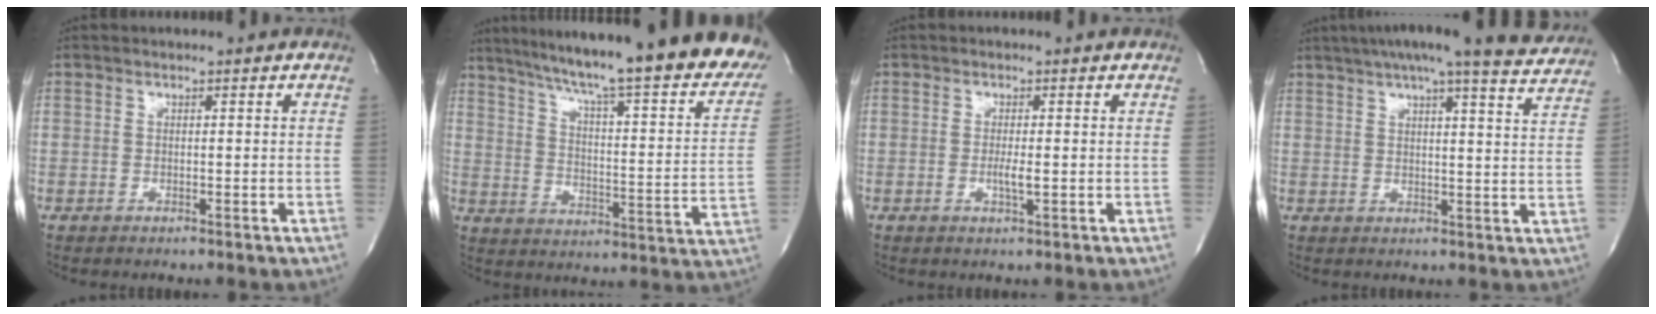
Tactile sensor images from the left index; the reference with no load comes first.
{"total": 31.1, "force": [25.7, 3.7, 17.2], "torque": [-0.236, -0.055, 0.328]}
{"total": 1.9, "force": [-0.4, 0.1, 1.9], "torque": [-0.040, -0.004, -0.006]}
{"total": 20.9, "force": [18.4, 1.5, 9.9], "torque": [-0.149, -0.007, 0.222]}